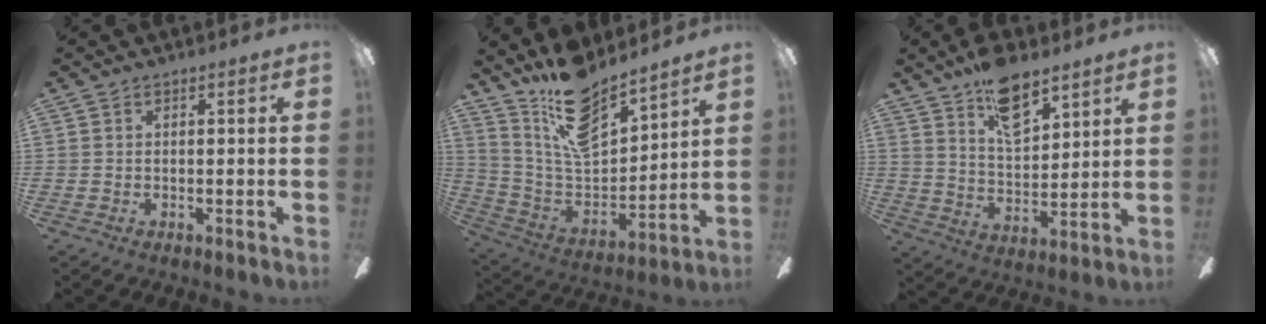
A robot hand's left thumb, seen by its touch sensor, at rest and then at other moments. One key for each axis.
{"total": 16.1, "fx": 12.7, "fy": 6.1, "fz": 7.7, "tx": -0.156, "ty": -0.088, "tz": 0.229}
{"total": 12.9, "fx": 9.2, "fy": 5.6, "fz": 7.0, "tx": -0.114, "ty": -0.045, "tz": 0.165}